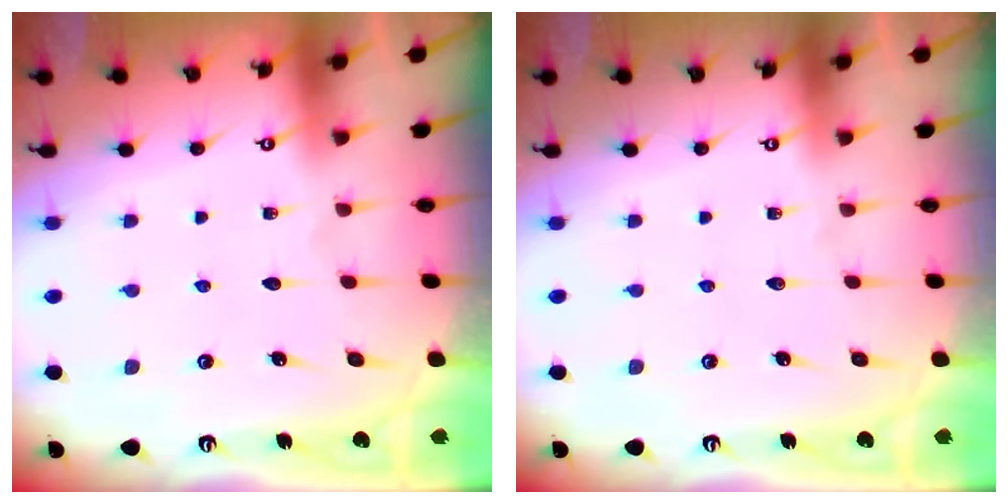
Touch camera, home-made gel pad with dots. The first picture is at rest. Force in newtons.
{"total": 0.0}